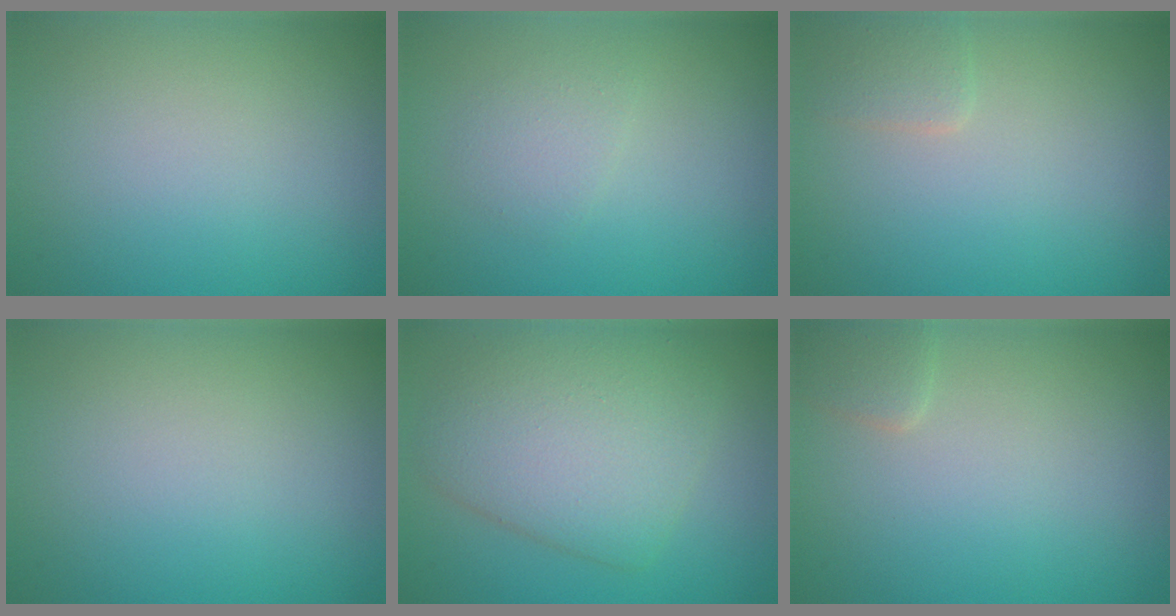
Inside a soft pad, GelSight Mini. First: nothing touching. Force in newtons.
{"total": 1.4, "press": 1.4, "slide": 0.1}
{"total": 1.4, "press": 1.4, "slide": 0.1}
{"total": 0.0}
{"total": 6.5, "press": 6.5, "slide": 0.2}
{"total": 1.4, "press": 1.4, "slide": 0.1}